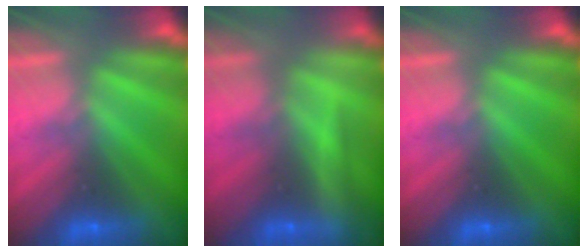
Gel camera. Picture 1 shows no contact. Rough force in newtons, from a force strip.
{"total": 2.2}
{"total": 0.0}